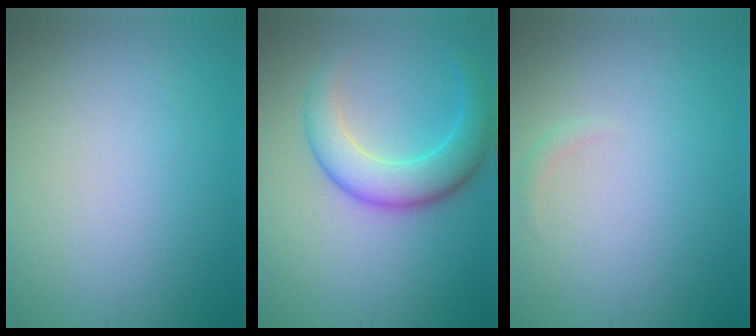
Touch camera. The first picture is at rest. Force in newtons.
{"total": 5.6, "press": 5.6, "slide": 0.3}
{"total": 0.6, "press": 0.6, "slide": 0.1}